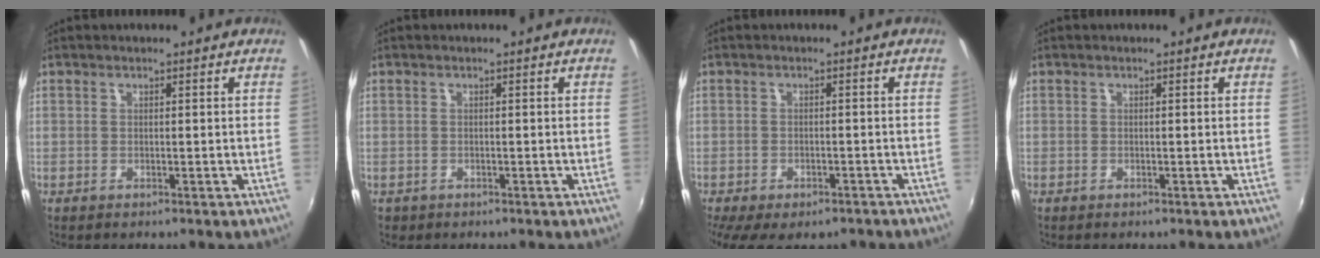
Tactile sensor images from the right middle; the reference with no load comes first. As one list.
[{"total": 1.1, "force": [-0.6, 0.9, 0.4], "torque": [-0.010, -0.002, -0.006]}, {"total": 9.9, "force": [-6.9, 4.7, 5.4], "torque": [-0.122, -0.032, -0.100]}, {"total": 0.0}]